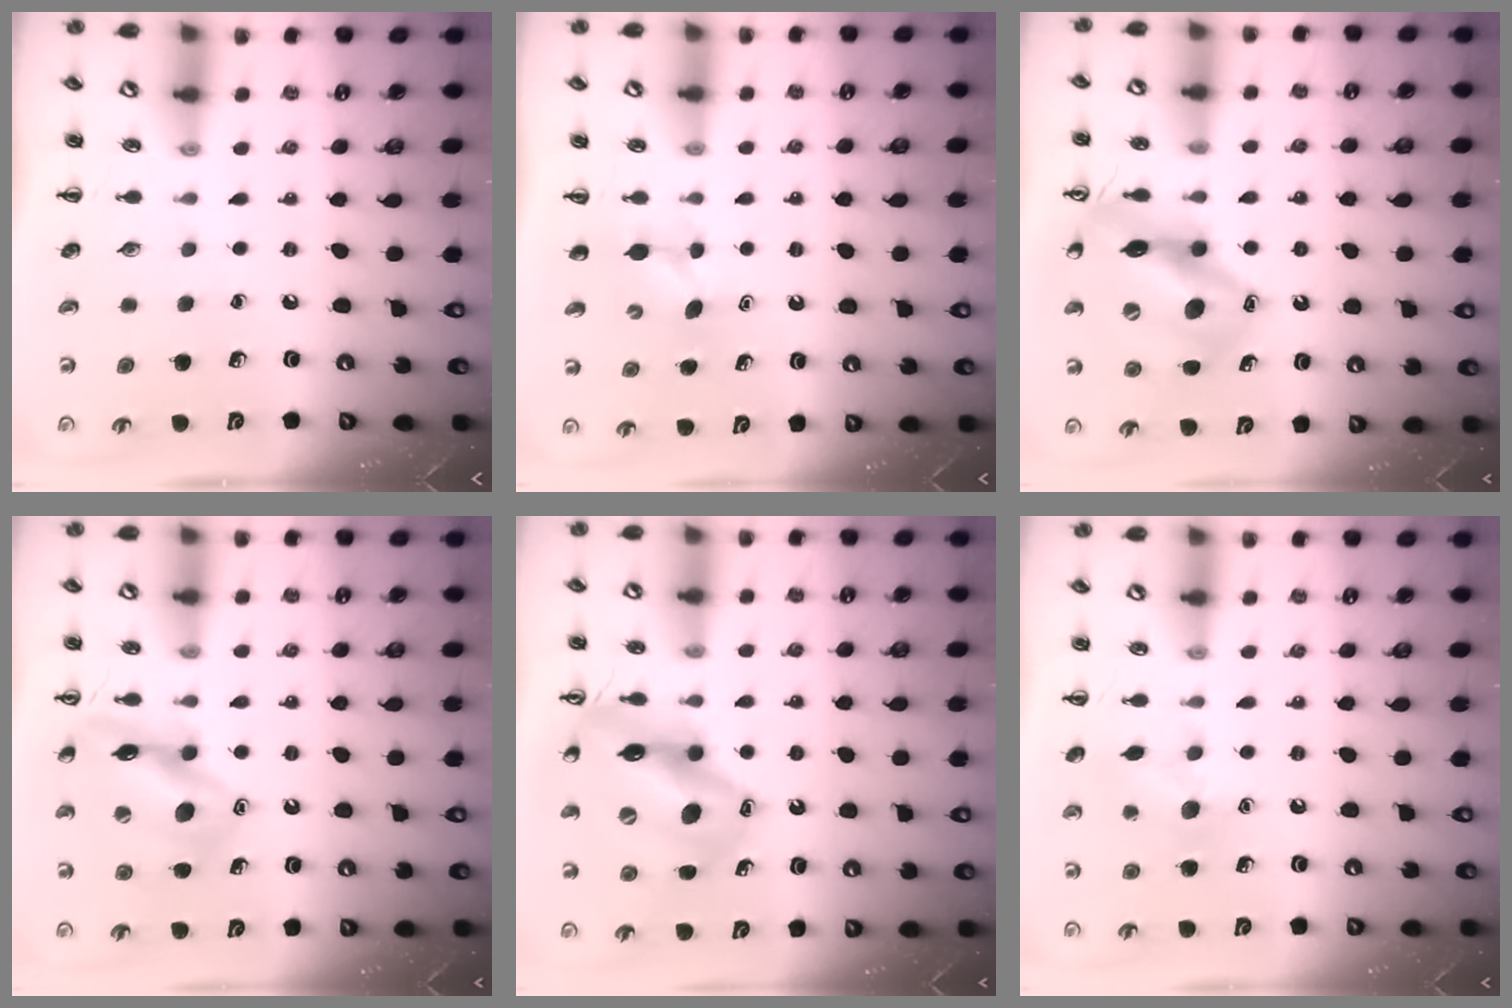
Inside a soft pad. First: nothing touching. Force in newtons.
{"total": 4.5, "press": 4.4, "slide": 1.3}
{"total": 16.6, "press": 16.3, "slide": 3.1}
{"total": 13.2, "press": 13.1, "slide": 1.6}
{"total": 17.3, "press": 17.1, "slide": 3.1}
{"total": 8.6, "press": 8.5, "slide": 1.4}